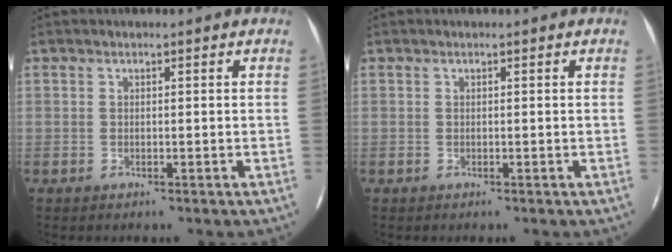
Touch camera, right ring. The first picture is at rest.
{"total": 0.0}